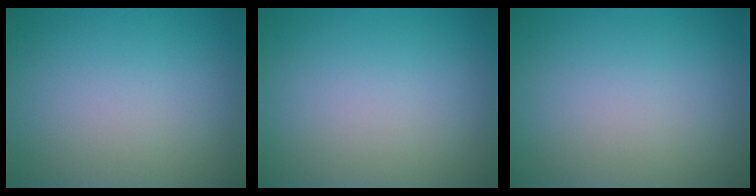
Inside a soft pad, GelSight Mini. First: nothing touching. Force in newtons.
{"total": 0.0}
{"total": 0.0}